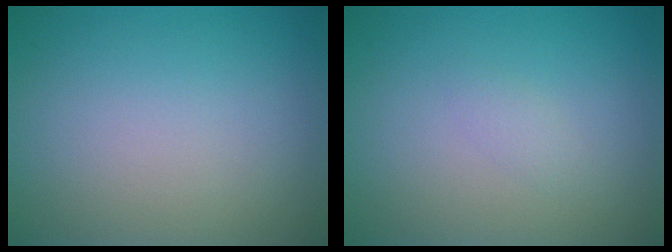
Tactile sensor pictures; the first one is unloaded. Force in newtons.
{"total": 0.7, "press": 0.7, "slide": 0.0}